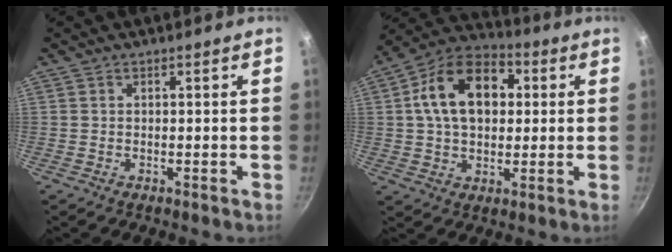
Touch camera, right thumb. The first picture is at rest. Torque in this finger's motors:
{"motor_torque": [0.68, 3.28, 1.40, 0.32, 0.13]}